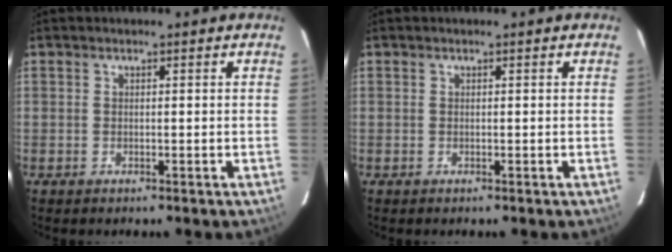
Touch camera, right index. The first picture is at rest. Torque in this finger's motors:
{"motor_torque": [-0.04, -0.04, 0.02, 0.01]}